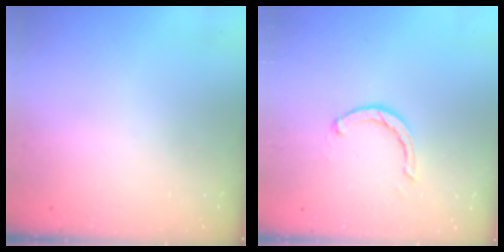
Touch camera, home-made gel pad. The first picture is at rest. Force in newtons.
{"total": 2.3, "press": 2.3, "slide": 0.3}